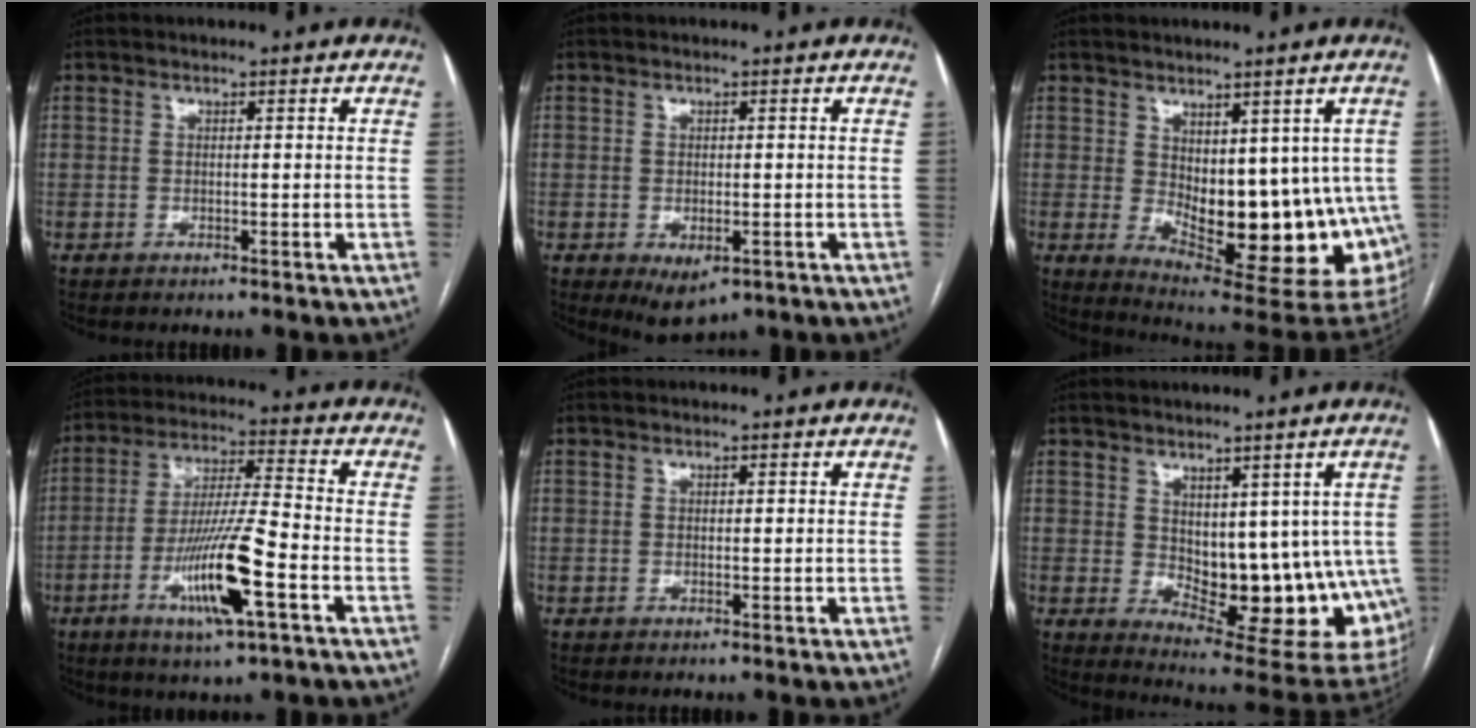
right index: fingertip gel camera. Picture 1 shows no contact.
{"total": 4.4, "force": [-1.8, 2.3, 3.3], "torque": [-0.045, -0.008, -0.011]}
{"total": 17.6, "force": [-1.7, 8.0, 15.6], "torque": [-0.154, -0.013, -0.002]}
{"total": 13.6, "force": [-5.1, 0.7, 12.6], "torque": [-0.242, -0.012, -0.092]}
{"total": 0.6, "force": [0.2, 0.2, 0.5], "torque": [-0.007, 0.000, 0.003]}
{"total": 15.8, "force": [-0.2, 8.1, 13.6], "torque": [-0.144, -0.010, 0.018]}